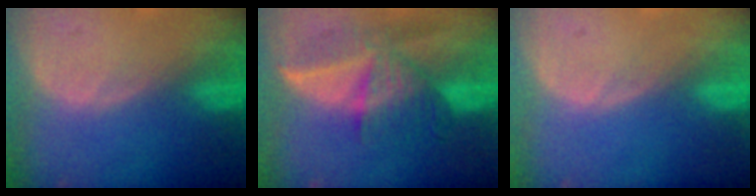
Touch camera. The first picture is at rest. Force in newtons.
{"total": 7.7, "press": 7.4, "slide": 2.0}
{"total": 0.0}